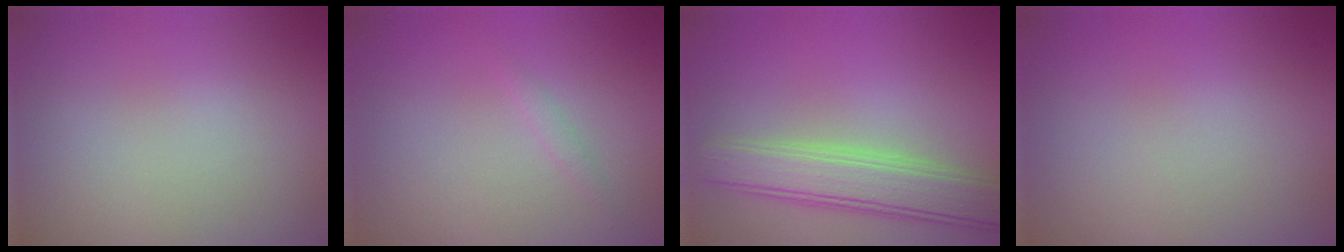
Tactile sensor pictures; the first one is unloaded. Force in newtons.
{"total": 0.7, "press": 0.7, "slide": 0.0}
{"total": 5.2, "press": 5.2, "slide": 0.4}
{"total": 0.0}